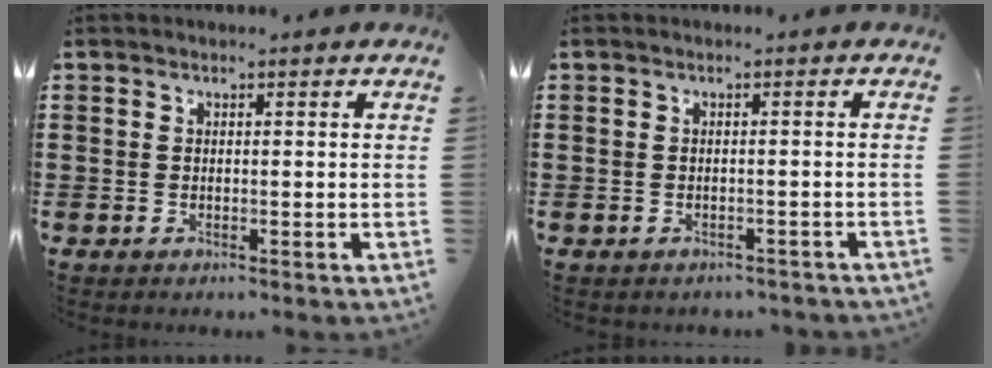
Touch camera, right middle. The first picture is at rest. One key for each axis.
{"total": 0.8, "fx": -0.7, "fy": 0.2, "fz": 0.1, "tx": -0.007, "ty": -0.004, "tz": -0.015}